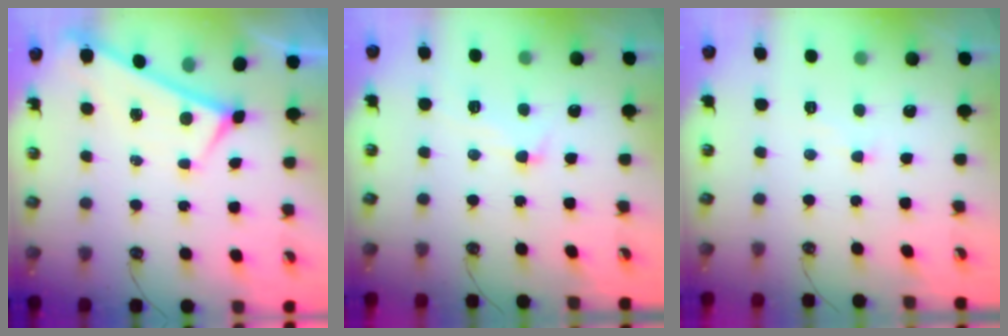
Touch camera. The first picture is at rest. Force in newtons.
{"total": 2.2, "press": 2.0, "slide": 1.0}
{"total": 0.5, "press": 0.2, "slide": 0.5}